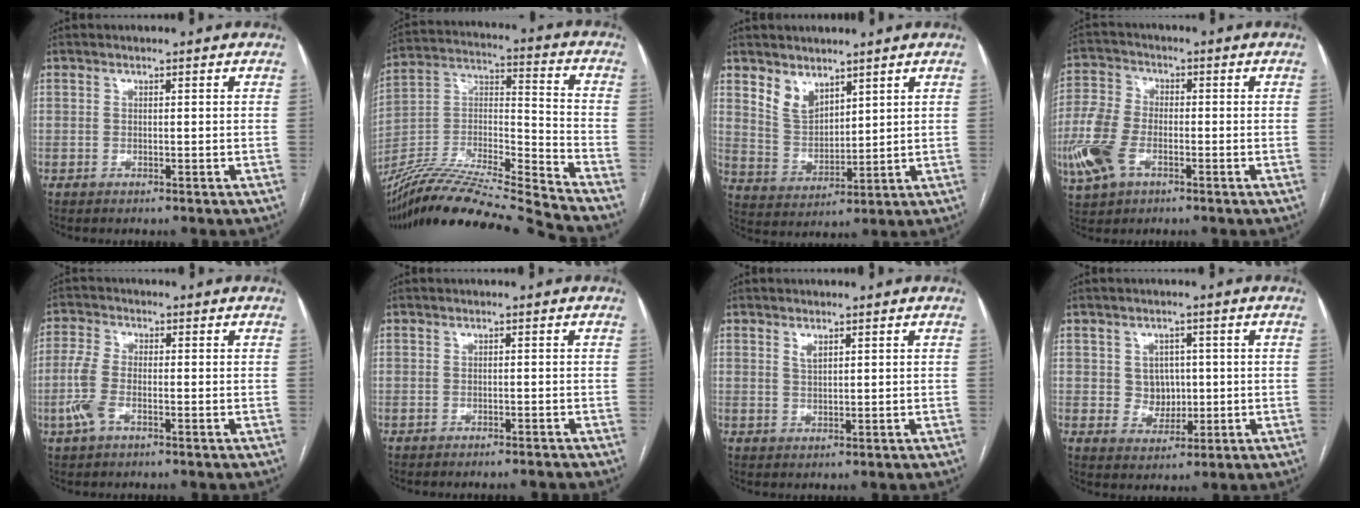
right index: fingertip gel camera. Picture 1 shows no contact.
{"total": 23.6, "force": [-21.6, -1.3, 9.6], "torque": [-0.208, -0.012, -0.376]}
{"total": 6.0, "force": [4.4, 3.4, 2.4], "torque": [-0.050, 0.000, 0.099]}
{"total": 10.4, "force": [-3.8, 6.2, 7.4], "torque": [-0.194, -0.003, -0.076]}
{"total": 4.8, "force": [-1.8, 2.0, 4.0], "torque": [-0.108, -0.003, -0.041]}
{"total": 2.4, "force": [-2.3, -0.1, 0.5], "torque": [-0.005, -0.003, -0.030]}
{"total": 1.5, "force": [0.9, 0.5, 1.0], "torque": [-0.021, 0.000, 0.021]}
{"total": 4.5, "force": [0.5, 4.1, 1.7], "torque": [-0.020, 0.007, 0.015]}